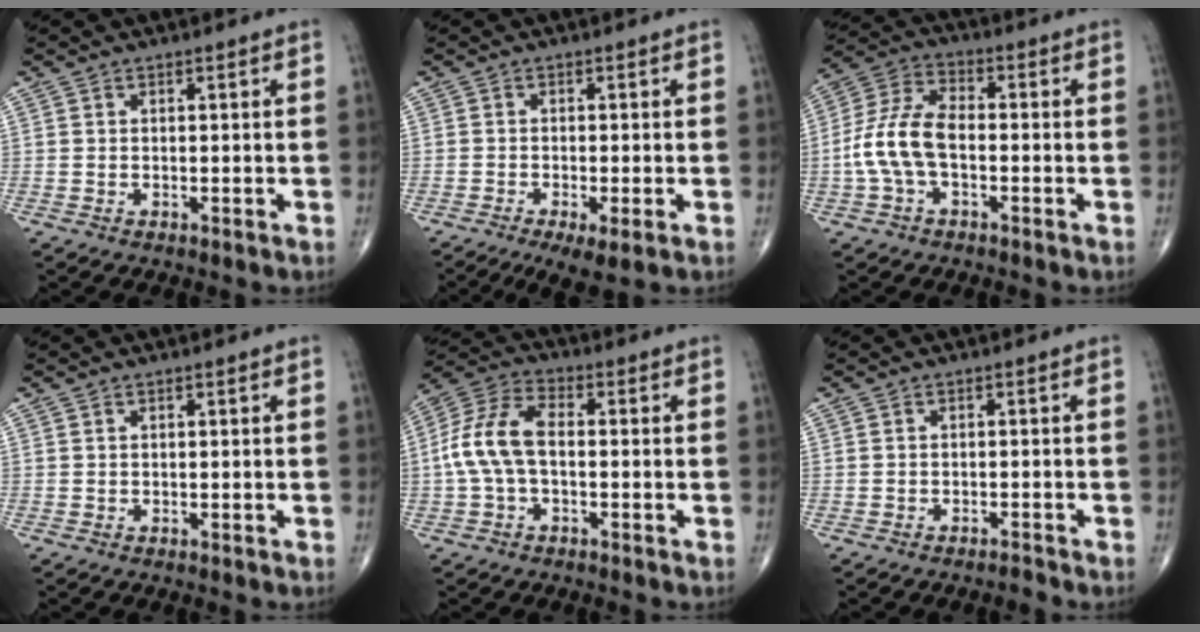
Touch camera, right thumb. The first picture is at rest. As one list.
[{"total": 5.9, "force": [-3.1, 1.6, 4.8], "torque": [-0.087, -0.010, -0.053]}, {"total": 10.4, "force": [-1.9, 5.7, 8.4], "torque": [-0.180, 0.035, -0.045]}, {"total": 0.0}, {"total": 10.2, "force": [-0.8, 5.7, 8.5], "torque": [-0.183, 0.034, -0.022]}, {"total": 1.0, "force": [-1.0, 0.0, 0.0], "torque": [-0.003, 0.006, -0.016]}]